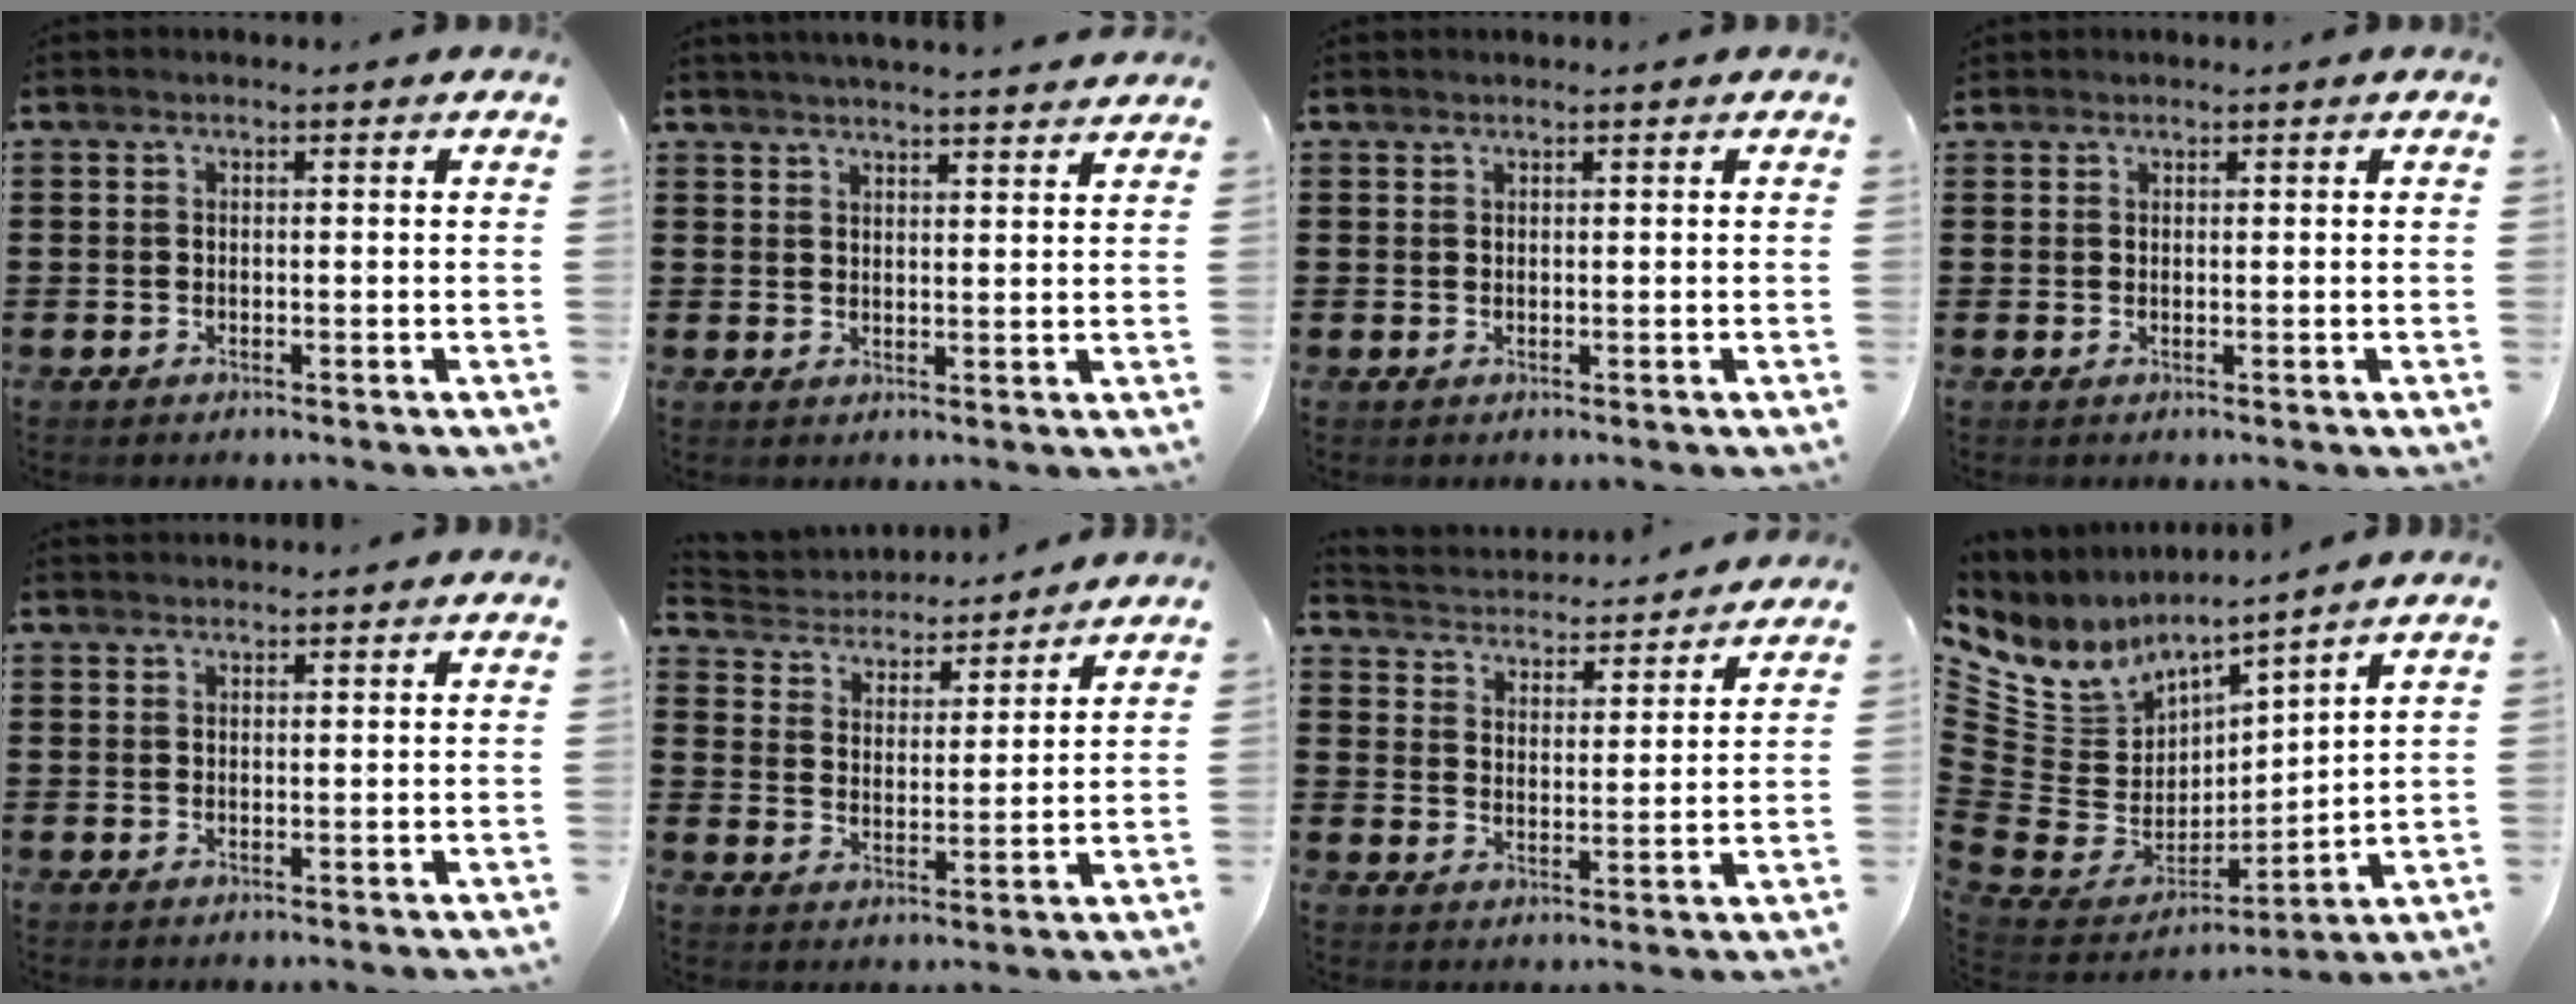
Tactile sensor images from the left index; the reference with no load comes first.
{"total": 3.0, "force": [2.9, -0.5, 0.3], "torque": [-0.015, -0.013, 0.053]}
{"total": 0.5, "force": [0.5, 0.0, 0.1], "torque": [-0.003, -0.001, 0.012]}
{"total": 0.7, "force": [0.6, 0.3, 0.0], "torque": [-0.002, 0.001, 0.013]}
{"total": 1.2, "force": [1.2, 0.1, 0.1], "torque": [-0.003, 0.000, 0.023]}
{"total": 4.1, "force": [4.0, 0.8, 0.0], "torque": [-0.026, -0.027, 0.065]}
{"total": 3.6, "force": [3.6, 0.1, -0.3], "torque": [-0.019, -0.031, 0.055]}
{"total": 7.8, "force": [4.2, 6.4, 1.6], "torque": [-0.090, -0.045, 0.081]}